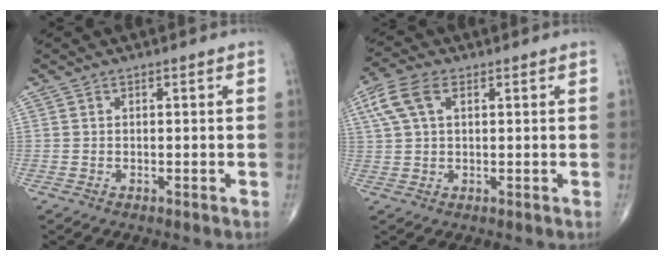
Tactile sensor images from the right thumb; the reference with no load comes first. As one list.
[{"total": 6.9, "force": [2.6, 3.8, 5.2], "torque": [-0.125, 0.018, 0.053]}]